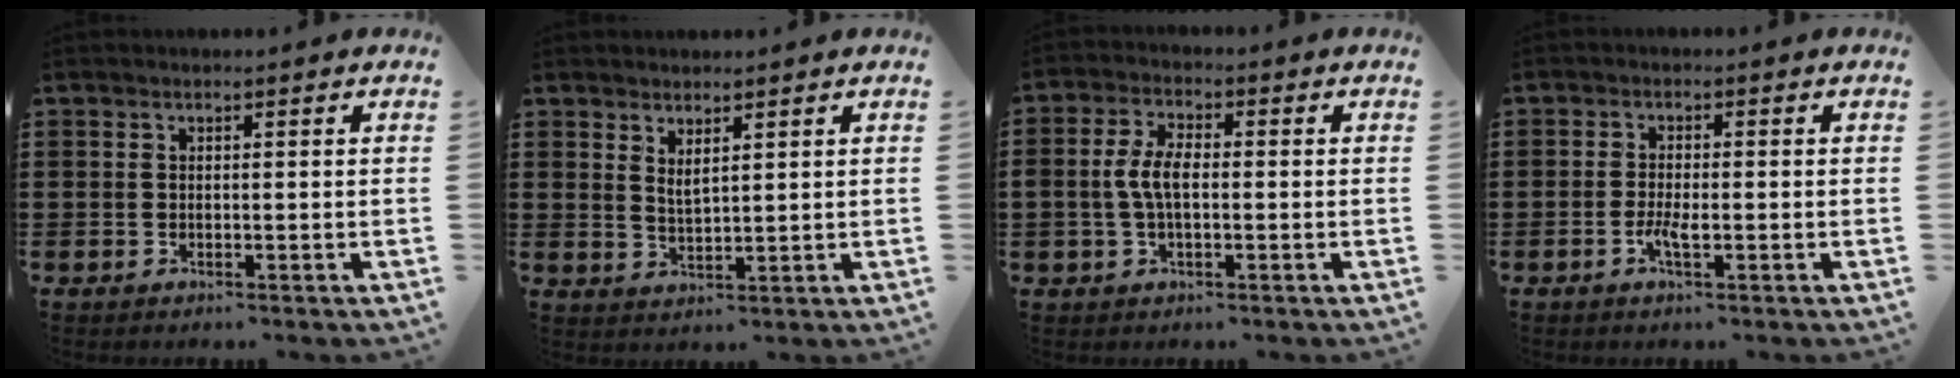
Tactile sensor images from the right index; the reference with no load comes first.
{"total": 2.1, "force": [1.8, 0.5, 1.1], "torque": [-0.023, 0.004, 0.032]}
{"total": 5.3, "force": [-0.4, 2.5, 4.7], "torque": [-0.114, -0.003, -0.016]}
{"total": 2.7, "force": [-1.0, 0.7, 2.4], "torque": [-0.055, -0.004, -0.023]}